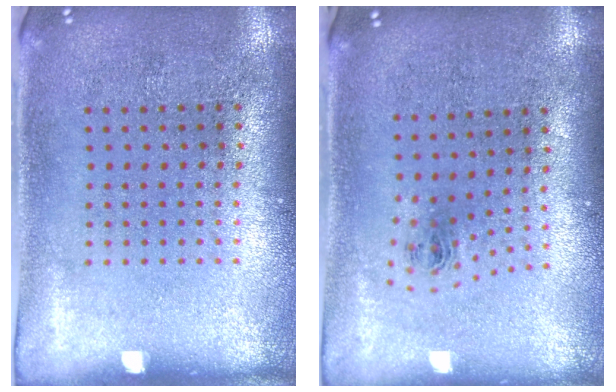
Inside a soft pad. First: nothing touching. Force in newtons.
{"total": 0.9, "press": 0.4, "slide": 0.8}